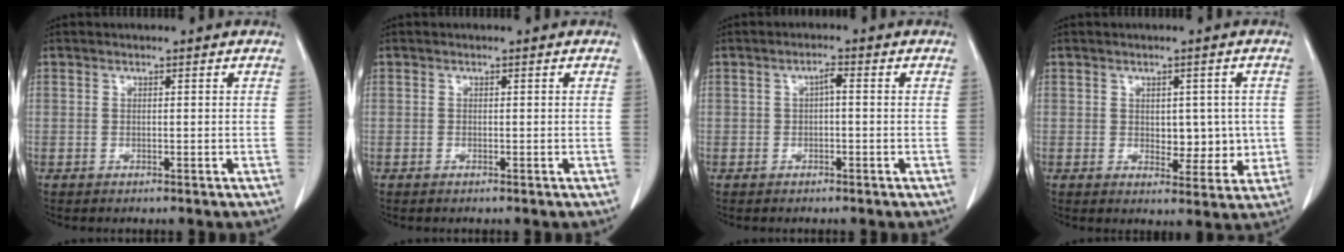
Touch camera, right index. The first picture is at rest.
{"total": 0.0}
{"total": 1.5, "force": [0.0, 0.3, 1.4], "torque": [-0.027, 0.006, 0.001]}
{"total": 5.5, "force": [0.1, 3.3, 4.4], "torque": [-0.047, -0.001, 0.010]}